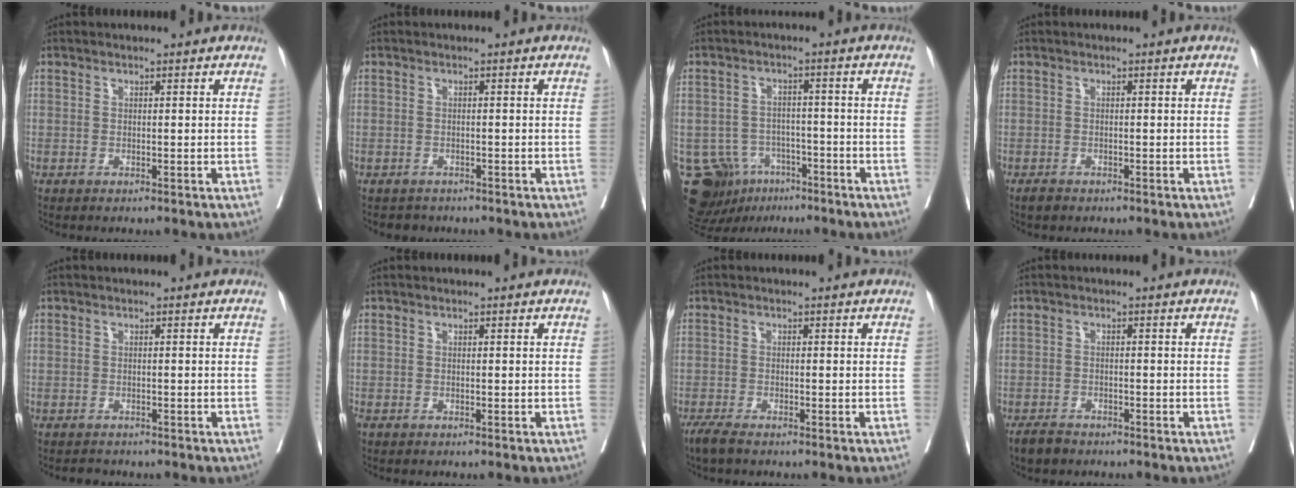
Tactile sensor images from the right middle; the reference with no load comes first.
{"total": 2.0, "force": [-1.7, 1.1, -0.2], "torque": [-0.003, 0.000, -0.029]}
{"total": 10.9, "force": [-6.4, 8.1, 3.7], "torque": [-0.073, 0.014, -0.089]}
{"total": 1.1, "force": [-0.9, 0.5, 0.4], "torque": [-0.011, -0.001, -0.014]}
{"total": 1.5, "force": [-1.4, 0.6, 0.0], "torque": [-0.003, -0.004, -0.022]}
{"total": 0.6, "force": [-0.5, 0.3, 0.2], "torque": [-0.009, -0.001, -0.009]}
{"total": 2.7, "force": [-2.1, 0.5, 1.5], "torque": [-0.034, -0.008, -0.040]}
{"total": 2.8, "force": [-2.4, 1.3, 0.8], "torque": [-0.016, -0.001, -0.039]}